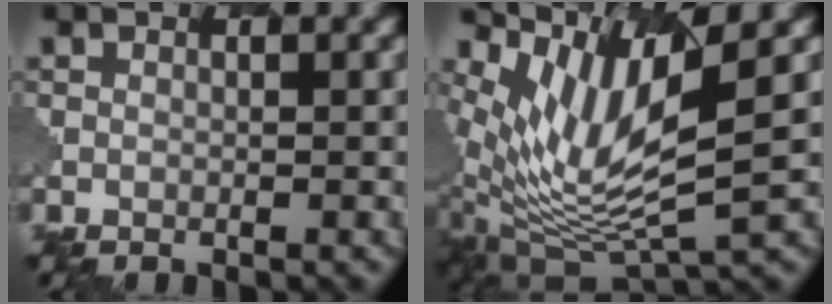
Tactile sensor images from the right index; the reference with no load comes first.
{"total": 8.9, "force": [3.6, 2.5, 7.7], "torque": [-0.167, -0.013, 0.076]}